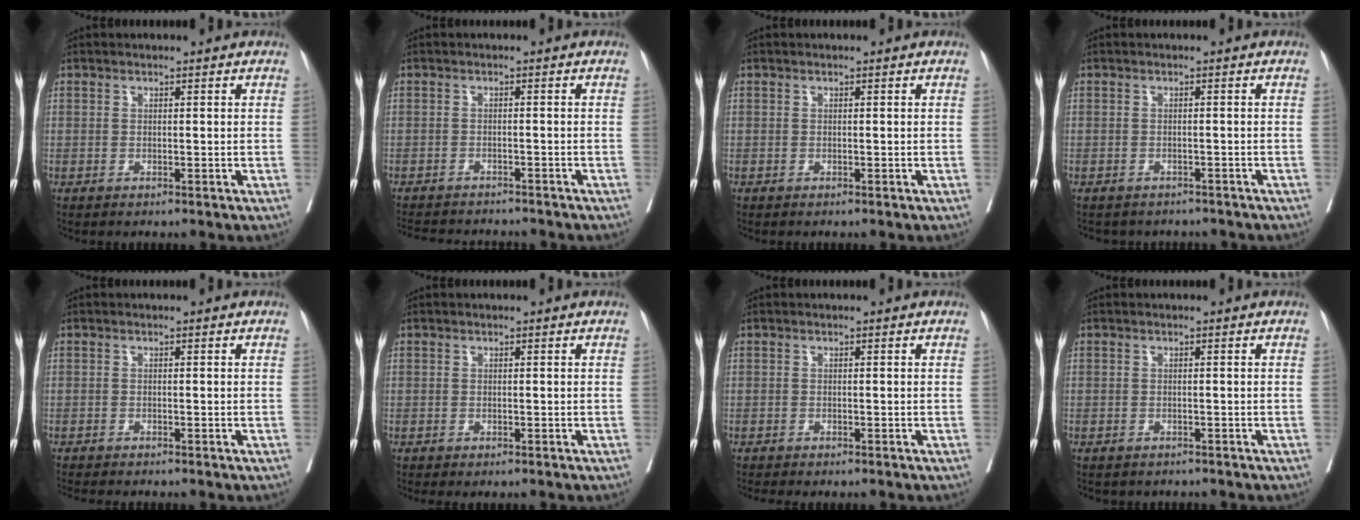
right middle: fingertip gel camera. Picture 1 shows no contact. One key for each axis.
{"total": 10.7, "fx": -9.9, "fy": 2.3, "fz": 3.5, "tx": -0.060, "ty": -0.005, "tz": -0.127}
{"total": 0.0}
{"total": 6.1, "fx": -5.5, "fy": 2.5, "fz": 0.9, "tx": -0.009, "ty": 0.005, "tz": -0.060}
{"total": 3.7, "fx": -3.3, "fy": 0.4, "fz": 1.5, "tx": -0.021, "ty": -0.007, "tz": -0.049}
{"total": 0.6, "fx": -0.5, "fy": 0.3, "fz": 0.2, "tx": -0.002, "ty": 0.000, "tz": -0.008}
{"total": 2.8, "fx": -2.5, "fy": 0.4, "fz": 1.2, "tx": -0.013, "ty": -0.005, "tz": -0.033}
{"total": 3.0, "fx": -2.6, "fy": 1.3, "fz": 0.6, "tx": -0.013, "ty": -0.001, "tz": -0.032}